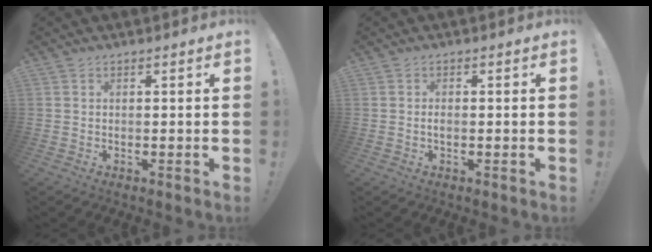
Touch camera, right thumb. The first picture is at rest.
{"total": 1.0, "force": [-0.4, 0.5, 0.8], "torque": [-0.020, 0.004, -0.006]}